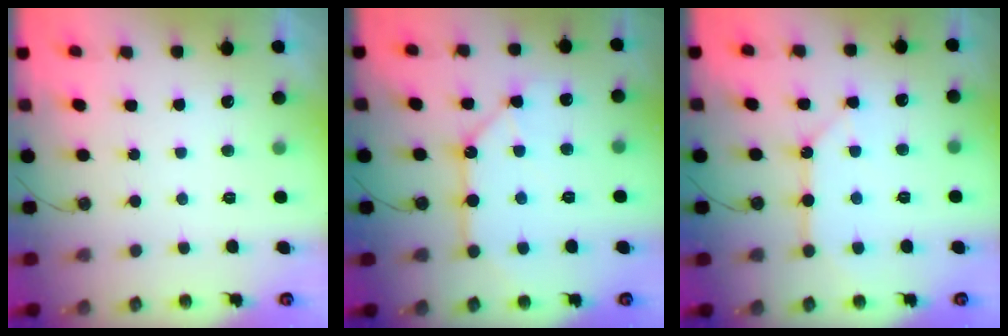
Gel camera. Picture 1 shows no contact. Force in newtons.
{"total": 12.5, "press": 12.5, "slide": 0.9}
{"total": 10.8, "press": 10.7, "slide": 1.1}